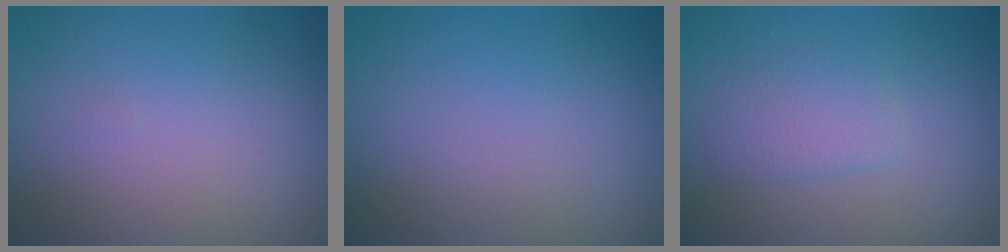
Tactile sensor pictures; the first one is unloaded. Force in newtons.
{"total": 0.0}
{"total": 2.1, "press": 2.1, "slide": 0.1}